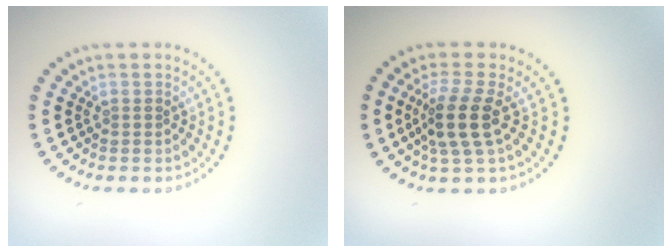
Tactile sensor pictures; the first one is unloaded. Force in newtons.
{"total": 3.7, "press": 2.9, "slide": 2.3}